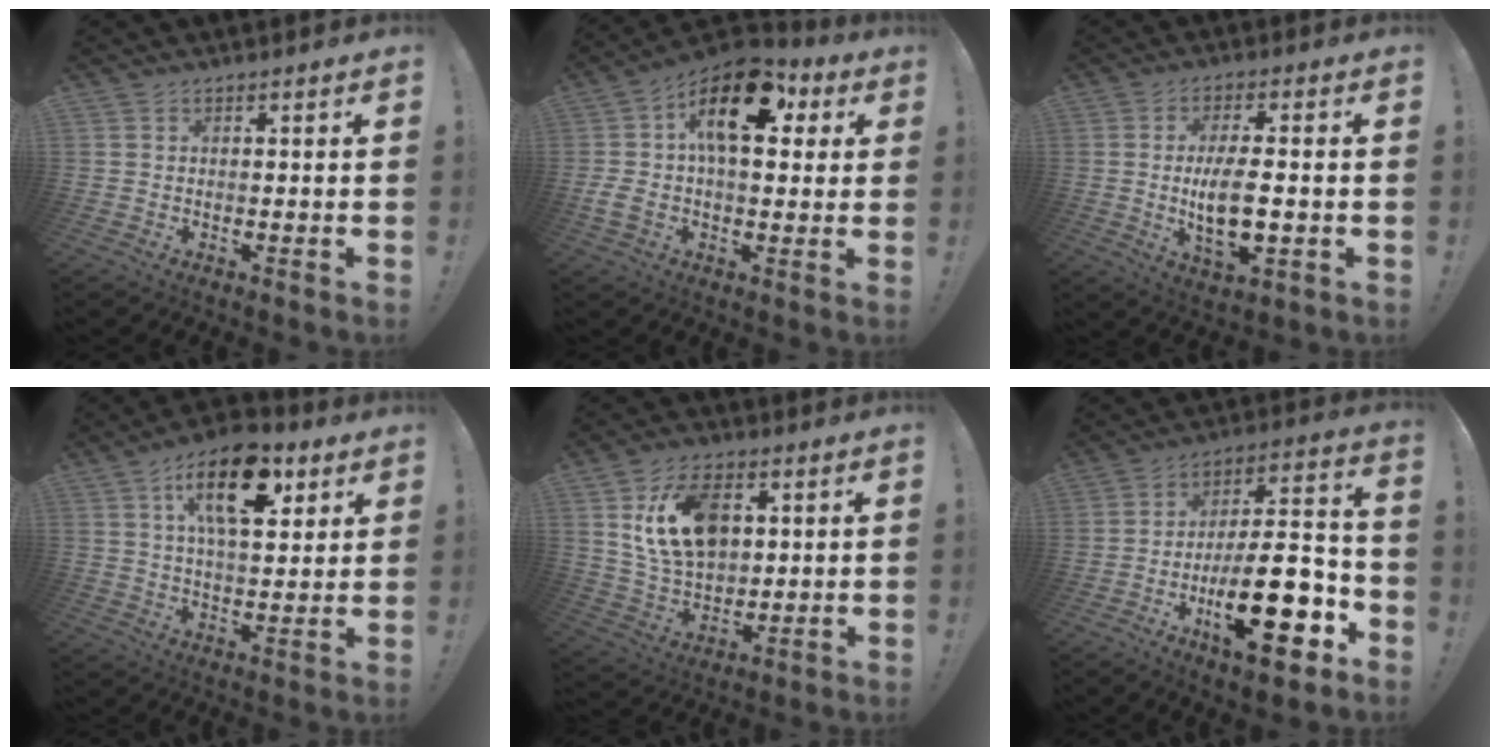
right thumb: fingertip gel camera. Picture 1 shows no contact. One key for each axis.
{"total": 19.2, "fx": 4.6, "fy": 10.6, "fz": 15.3, "tx": -0.251, "ty": -0.011, "tz": 0.079}
{"total": 11.0, "fx": -0.9, "fy": 4.1, "fz": 10.1, "tx": -0.179, "ty": -0.012, "tz": -0.023}
{"total": 17.7, "fx": 7.7, "fy": 8.5, "fz": 13.5, "tx": -0.203, "ty": -0.020, "tz": 0.130}
{"total": 16.4, "fx": 5.0, "fy": 11.0, "fz": 11.0, "tx": -0.189, "ty": -0.012, "tz": 0.094}
{"total": 23.9, "fx": -8.9, "fy": 8.5, "fz": 20.5, "tx": -0.333, "ty": 0.046, "tz": -0.141}